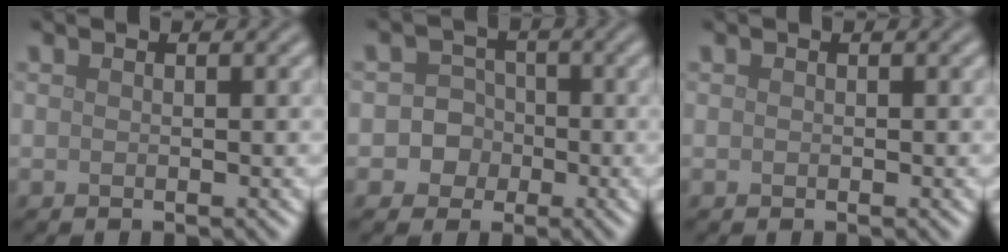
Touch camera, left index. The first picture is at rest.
{"total": 3.6, "force": [-0.7, 3.5, 0.8], "torque": [0.016, 0.016, -0.032]}
{"total": 0.0}